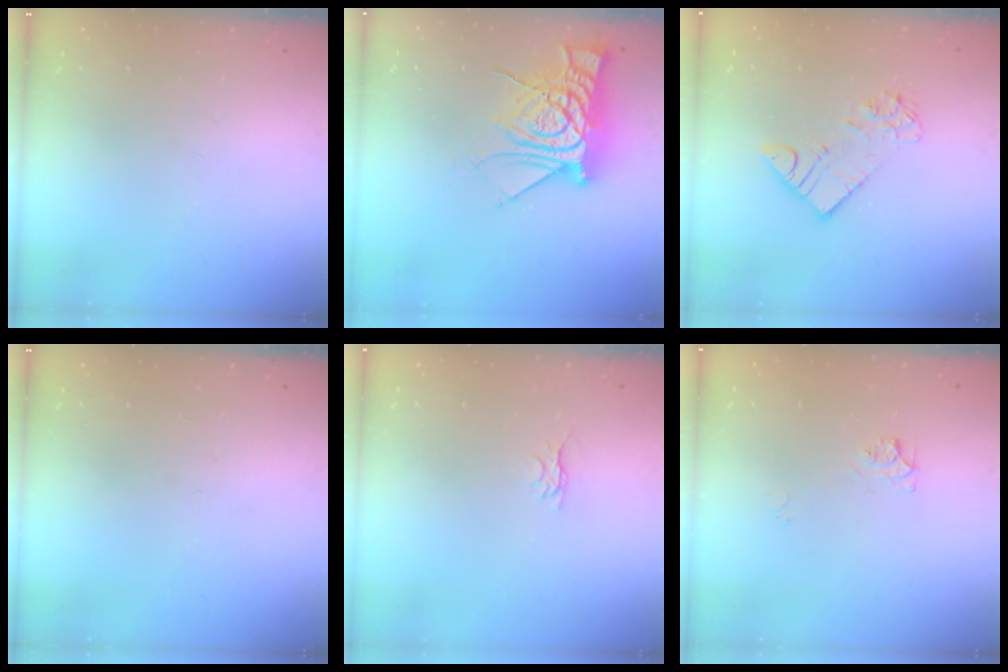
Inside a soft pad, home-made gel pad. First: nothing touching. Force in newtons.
{"total": 15.1, "press": 15.0, "slide": 1.4}
{"total": 7.7, "press": 7.6, "slide": 0.8}
{"total": 0.0}
{"total": 3.1, "press": 3.0, "slide": 0.4}
{"total": 5.4, "press": 5.3, "slide": 0.7}